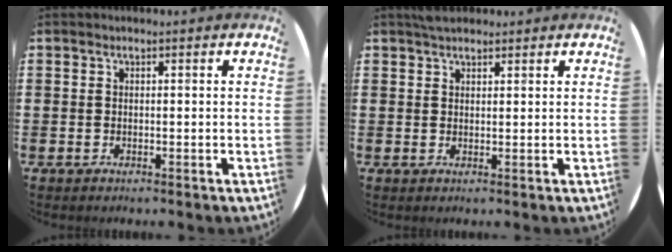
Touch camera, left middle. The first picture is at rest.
{"total": 1.9, "force": [1.7, 0.6, 0.5], "torque": [-0.004, 0.001, 0.031]}